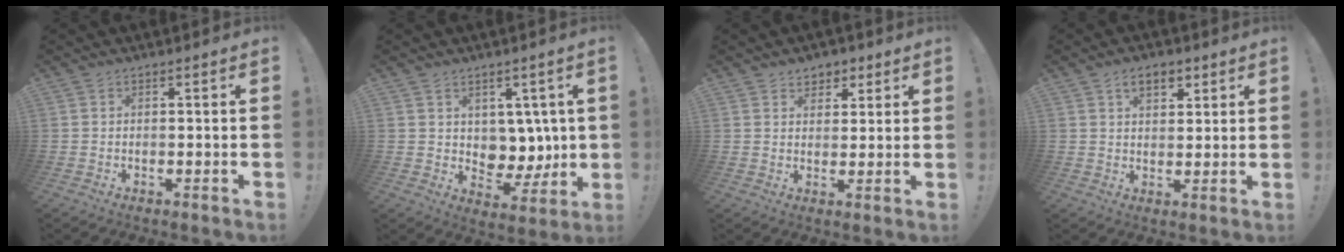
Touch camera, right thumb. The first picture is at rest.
{"total": 7.9, "force": [4.4, 6.2, 1.9], "torque": [-0.026, -0.045, 0.094]}
{"total": 4.8, "force": [2.9, 3.7, 0.9], "torque": [0.004, -0.018, 0.052]}
{"total": 6.2, "force": [3.3, 4.0, 3.5], "torque": [-0.044, -0.006, 0.056]}